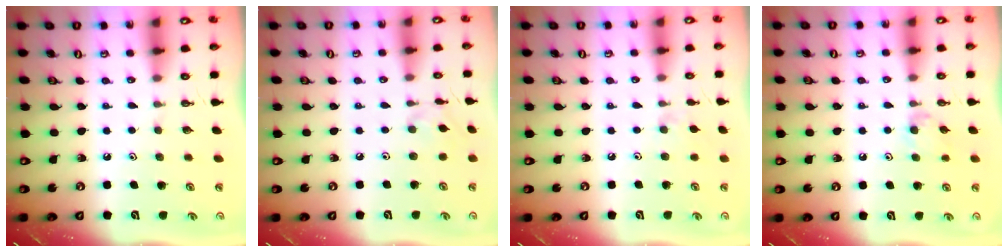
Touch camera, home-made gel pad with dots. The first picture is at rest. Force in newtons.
{"total": 1.6, "press": 1.6, "slide": 0.2}
{"total": 3.2, "press": 3.2, "slide": 0.4}
{"total": 5.5, "press": 5.4, "slide": 1.0}